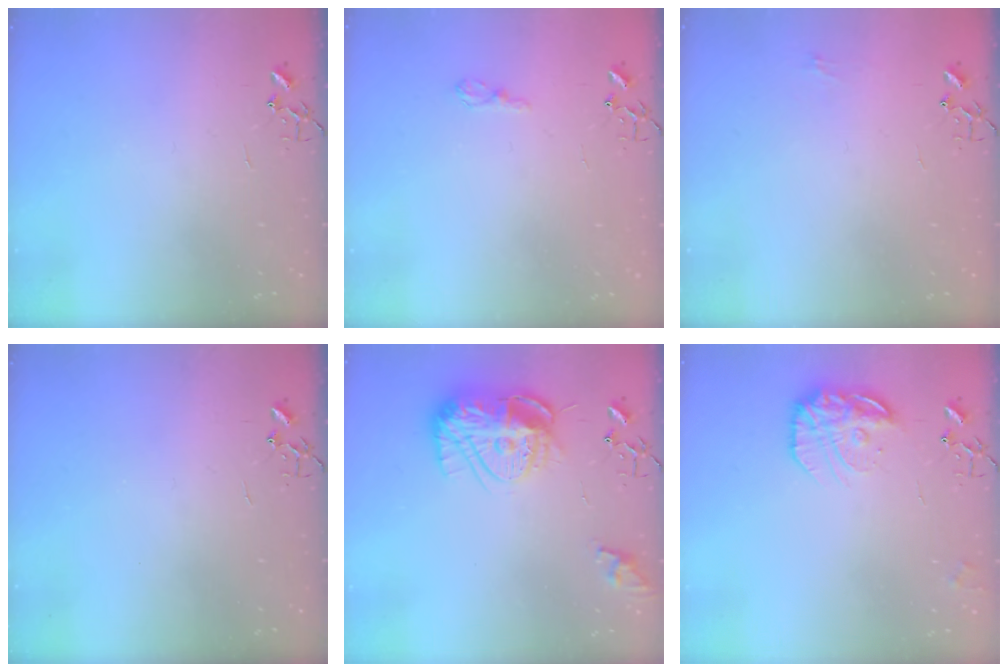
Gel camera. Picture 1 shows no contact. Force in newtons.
{"total": 7.3, "press": 7.3, "slide": 0.9}
{"total": 5.0, "press": 5.0, "slide": 0.7}
{"total": 0.0}
{"total": 15.8, "press": 15.7, "slide": 1.4}
{"total": 16.0, "press": 15.9, "slide": 1.3}